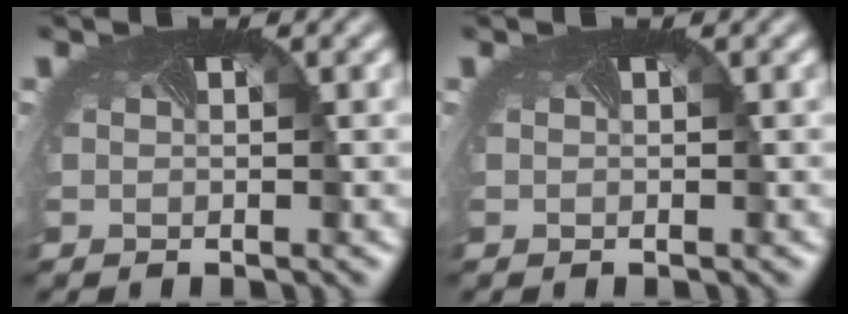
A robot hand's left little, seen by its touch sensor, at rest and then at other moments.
{"total": 0.0}